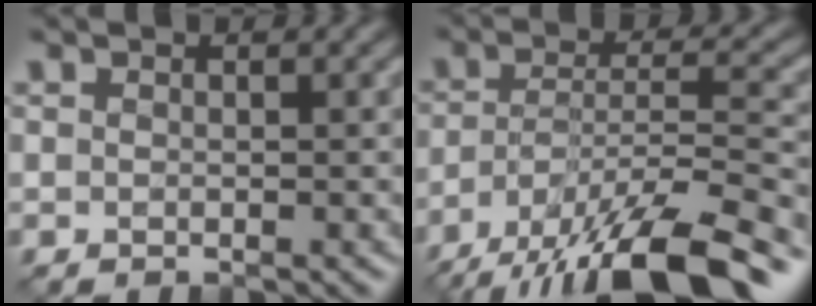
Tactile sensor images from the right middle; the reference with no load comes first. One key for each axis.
{"total": 13.4, "fx": -9.7, "fy": 3.7, "fz": 8.5, "tx": -0.161, "ty": -0.006, "tz": -0.167}